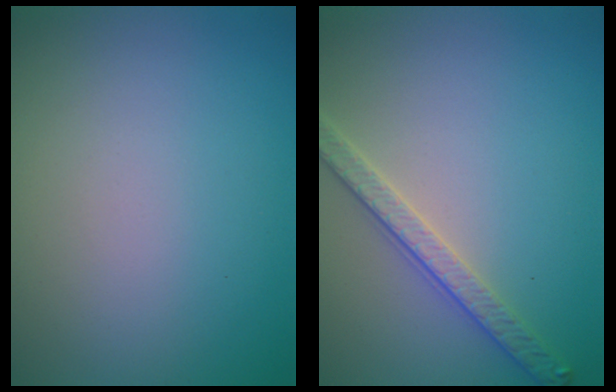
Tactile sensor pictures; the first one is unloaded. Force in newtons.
{"total": 2.8, "press": 2.7, "slide": 0.7}